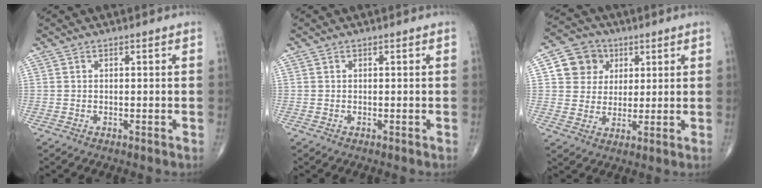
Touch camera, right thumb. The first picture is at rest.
{"total": 0.0}
{"total": 8.9, "force": [3.0, 8.0, 2.7], "torque": [-0.012, -0.005, 0.049]}